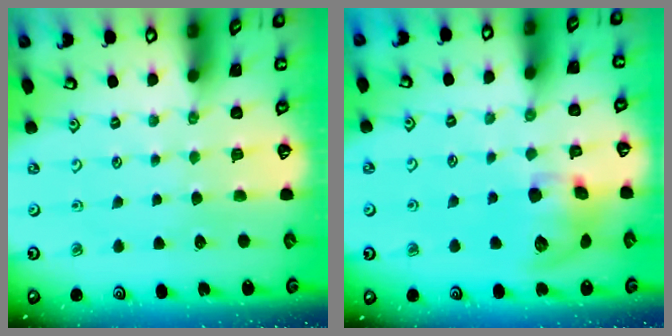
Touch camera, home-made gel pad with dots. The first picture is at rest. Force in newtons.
{"total": 12.5, "press": 12.4, "slide": 1.9}